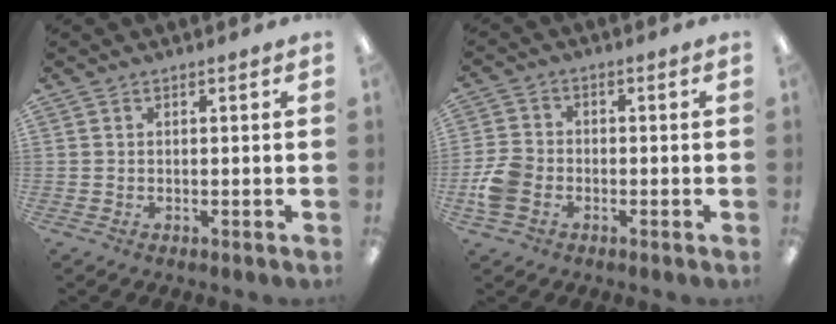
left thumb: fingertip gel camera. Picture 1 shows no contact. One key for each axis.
{"total": 7.1, "fx": -2.1, "fy": 5.4, "fz": 4.1, "tx": -0.076, "ty": 0.014, "tz": -0.038}